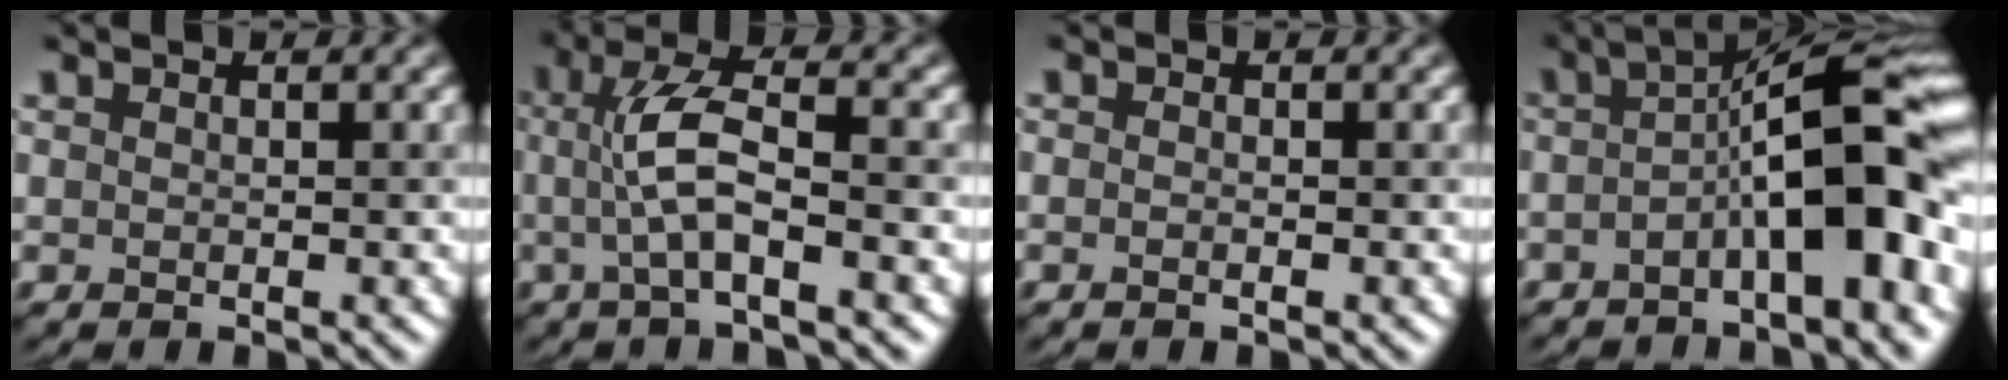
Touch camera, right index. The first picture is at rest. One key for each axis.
{"total": 5.1, "fx": -0.6, "fy": 1.0, "fz": 5.0, "tx": -0.102, "ty": 0.006, "tz": -0.014}
{"total": 0.7, "fx": -0.3, "fy": 0.3, "fz": 0.6, "tx": -0.006, "ty": -0.009, "tz": -0.007}
{"total": 11.3, "fx": -2.1, "fy": 2.6, "fz": 10.8, "tx": -0.153, "ty": 0.021, "tz": -0.047}